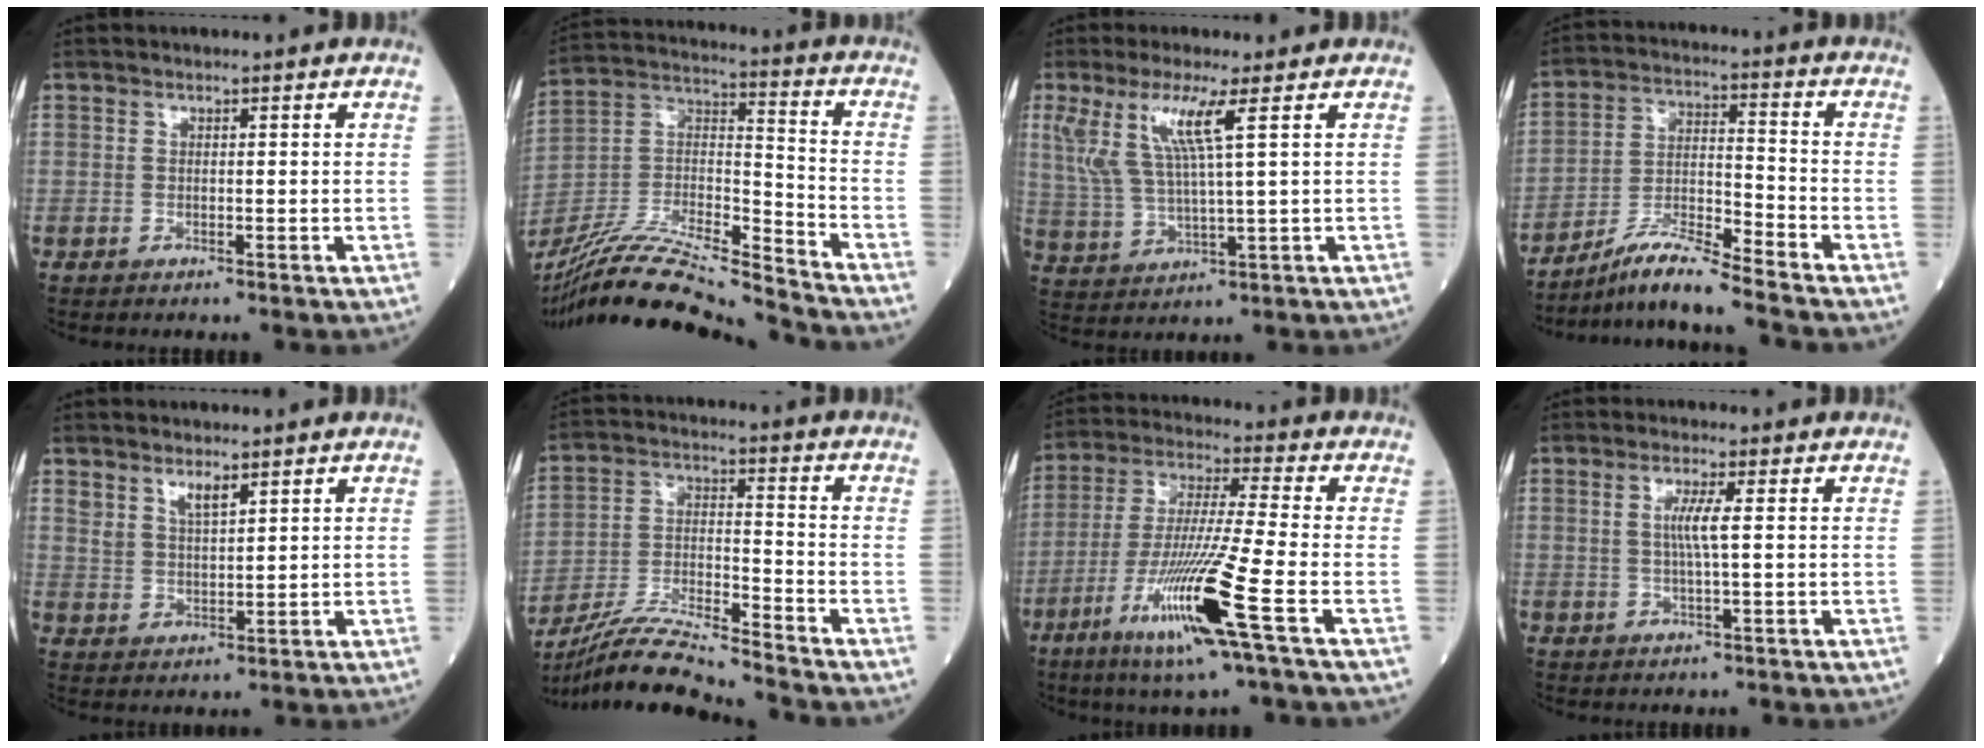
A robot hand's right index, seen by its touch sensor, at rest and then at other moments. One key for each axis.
{"total": 21.6, "fx": -19.9, "fy": -0.2, "fz": 8.3, "tx": -0.188, "ty": -0.006, "tz": -0.354}
{"total": 8.2, "fx": 3.6, "fy": -0.1, "fz": 7.4, "tx": -0.168, "ty": 0.002, "tz": 0.077}
{"total": 9.5, "fx": -8.3, "fy": -1.1, "fz": 4.4, "tx": -0.090, "ty": -0.008, "tz": -0.154}
{"total": 3.5, "fx": 2.5, "fy": 1.0, "fz": 2.2, "tx": -0.046, "ty": -0.002, "tz": 0.053}
{"total": 12.5, "fx": -11.7, "fy": -1.1, "fz": 4.4, "tx": -0.084, "ty": -0.006, "tz": -0.218}
{"total": 15.2, "fx": -6.5, "fy": -1.1, "fz": 13.7, "tx": -0.280, "ty": -0.028, "tz": -0.123}
{"total": 4.6, "fx": 0.5, "fy": -0.2, "fz": 4.6, "tx": -0.089, "ty": -0.001, "tz": 0.011}